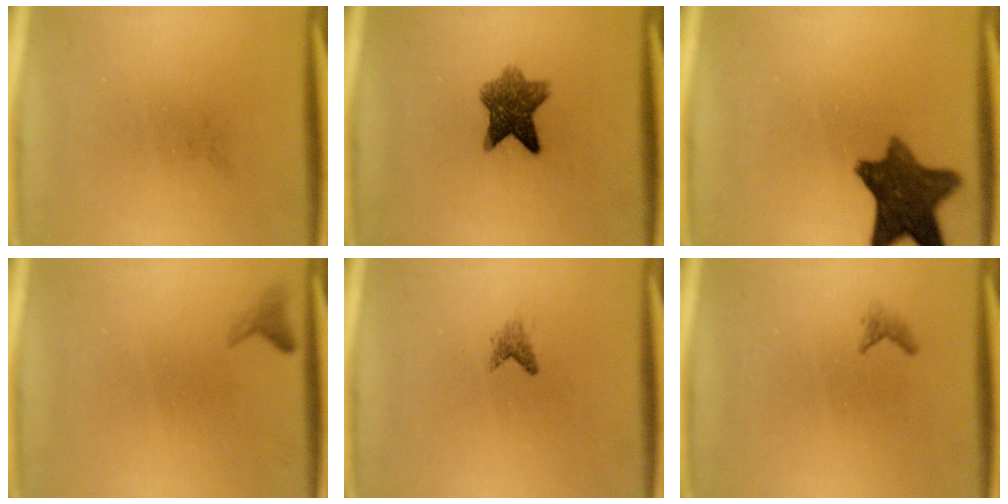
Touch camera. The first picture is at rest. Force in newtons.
{"total": 6.8}
{"total": 10.8}
{"total": 1.0}
{"total": 1.0}
{"total": 0.7}